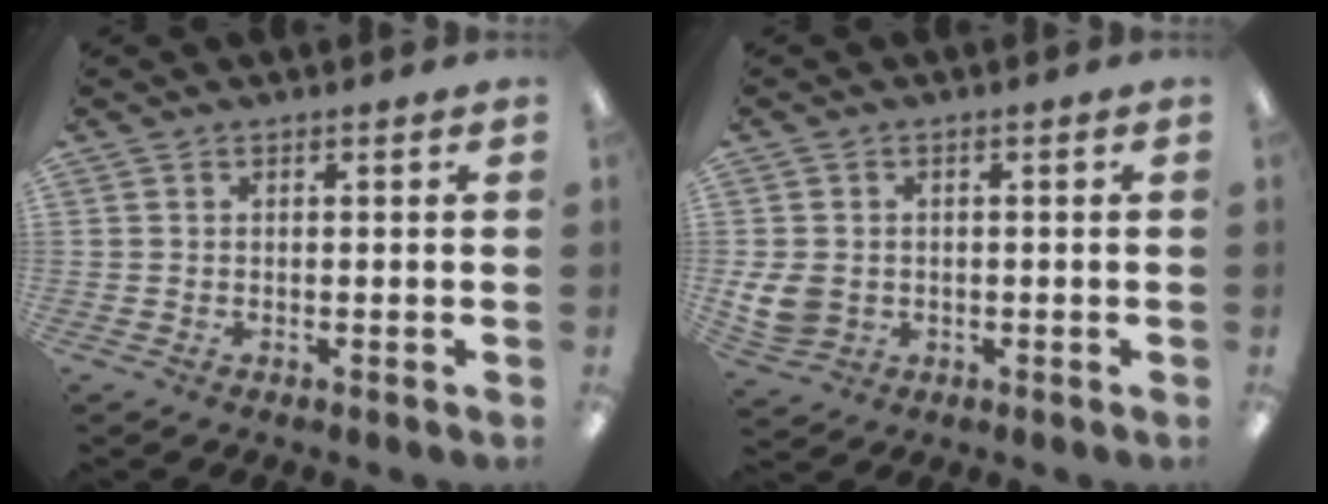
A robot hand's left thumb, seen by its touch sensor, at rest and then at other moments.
{"total": 6.5, "force": [-0.1, 5.6, 3.3], "torque": [-0.079, 0.003, 0.000]}